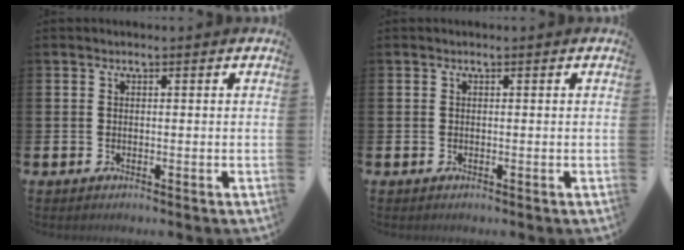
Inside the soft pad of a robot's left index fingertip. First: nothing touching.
{"total": 0.0}